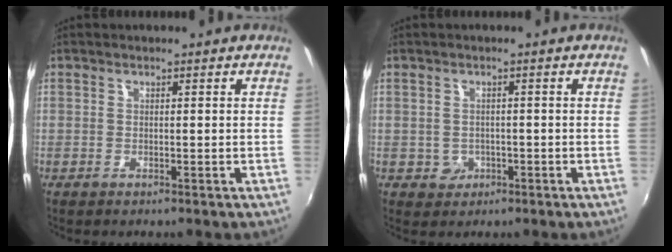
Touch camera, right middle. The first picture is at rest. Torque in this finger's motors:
{"motor_torque": [0.14, -0.12, 0.00, 0.01]}